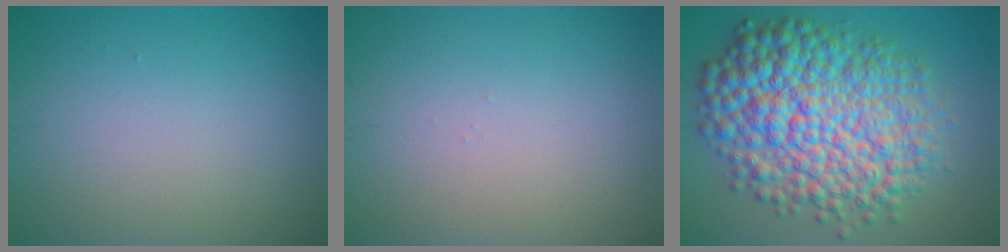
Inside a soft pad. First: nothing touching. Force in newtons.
{"total": 0.0}
{"total": 12.7, "press": 12.7, "slide": 0.1}